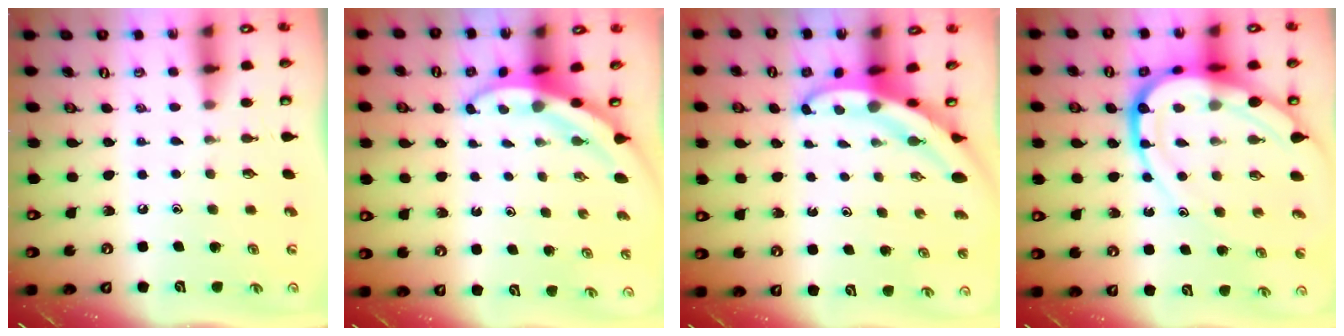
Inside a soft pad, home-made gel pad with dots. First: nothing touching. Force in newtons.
{"total": 3.9, "press": 3.9, "slide": 0.5}
{"total": 4.6, "press": 4.6, "slide": 0.4}
{"total": 18.2, "press": 18.2, "slide": 1.8}